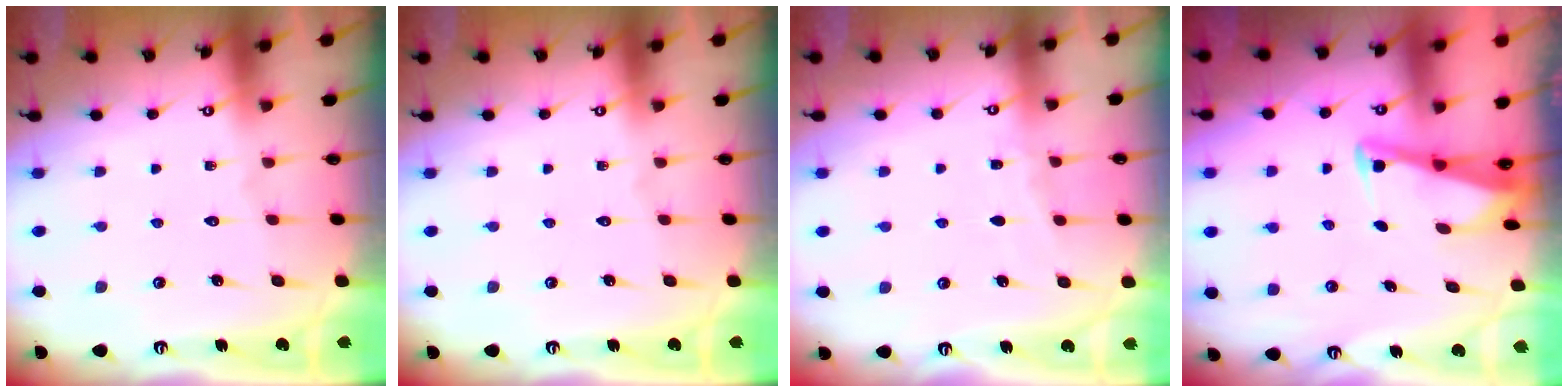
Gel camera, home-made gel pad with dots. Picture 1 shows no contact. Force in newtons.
{"total": 0.0}
{"total": 2.8, "press": 2.8, "slide": 0.4}
{"total": 2.7, "press": 2.7, "slide": 0.3}